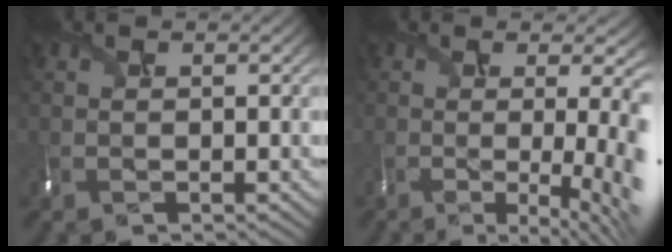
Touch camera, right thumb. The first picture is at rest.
{"total": 12.8, "force": [-1.5, 4.6, 11.8], "torque": [-0.108, -0.008, -0.008]}